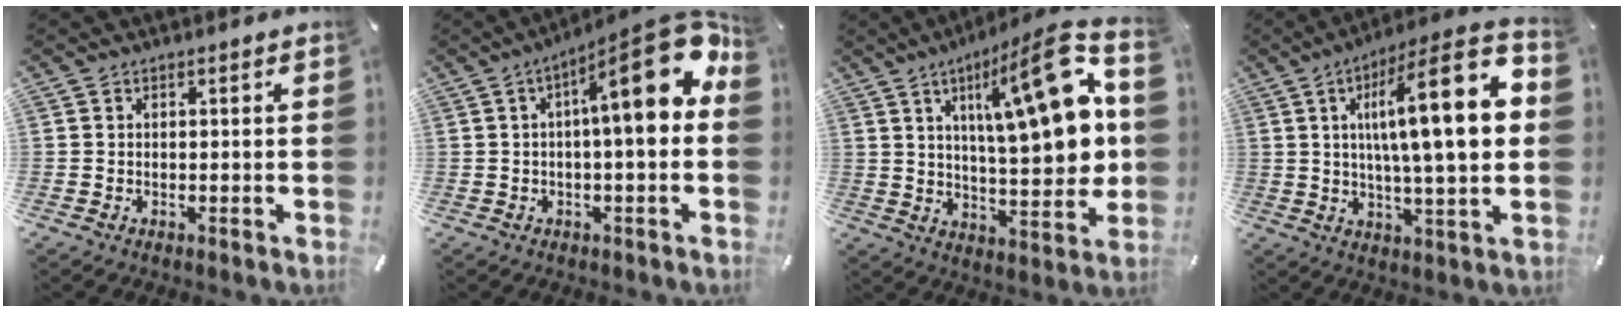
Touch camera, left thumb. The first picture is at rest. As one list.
[{"total": 17.7, "force": [4.9, 4.5, 16.4], "torque": [-0.222, -0.046, 0.064]}, {"total": 22.2, "force": [7.8, 7.2, 19.5], "torque": [-0.276, -0.052, 0.115]}, {"total": 20.6, "force": [3.9, 4.2, 19.8], "torque": [-0.326, -0.019, 0.044]}]